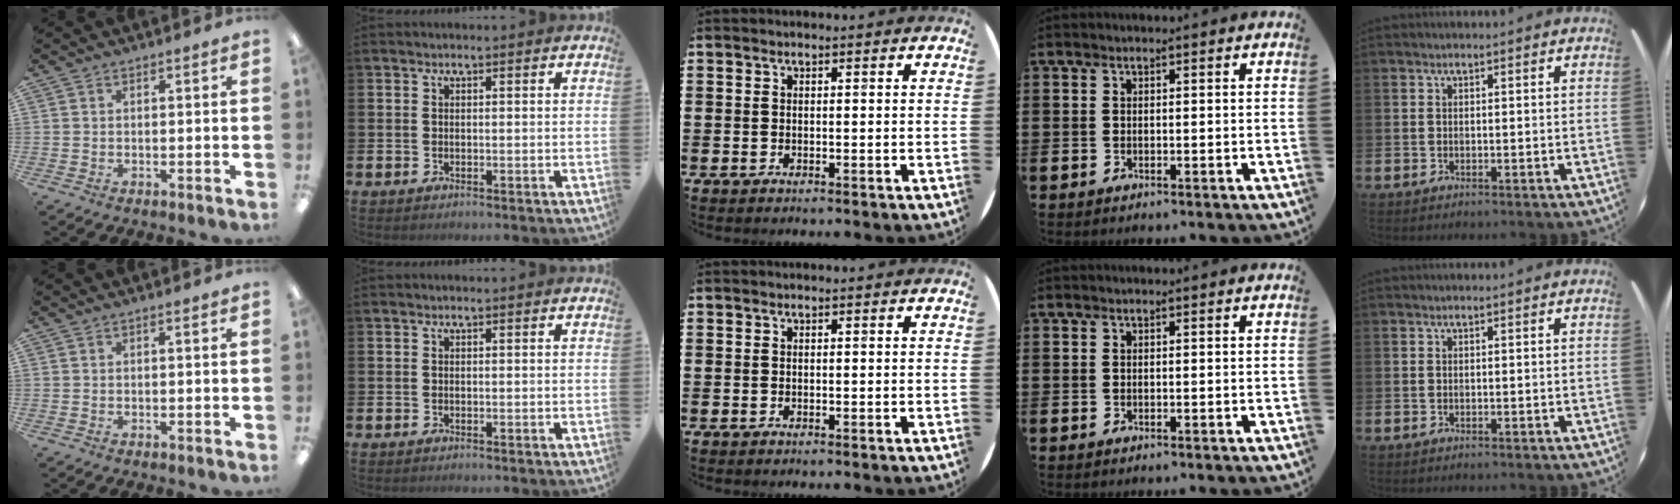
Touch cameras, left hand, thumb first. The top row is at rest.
{}